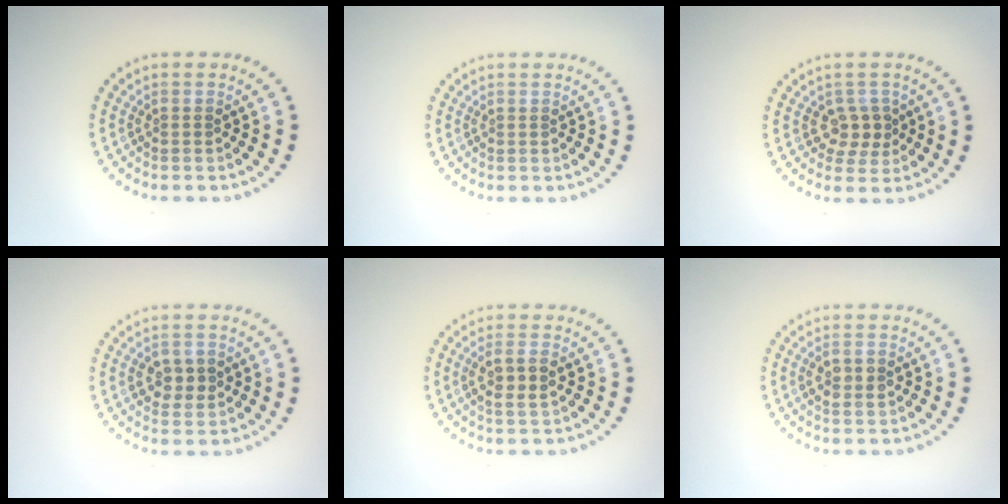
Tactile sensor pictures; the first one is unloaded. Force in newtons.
{"total": 0.0}
{"total": 2.2, "press": 2.0, "slide": 1.1}
{"total": 2.6, "press": 2.6, "slide": 0.3}
{"total": 2.3, "press": 2.2, "slide": 0.7}
{"total": 2.1, "press": 2.0, "slide": 0.4}